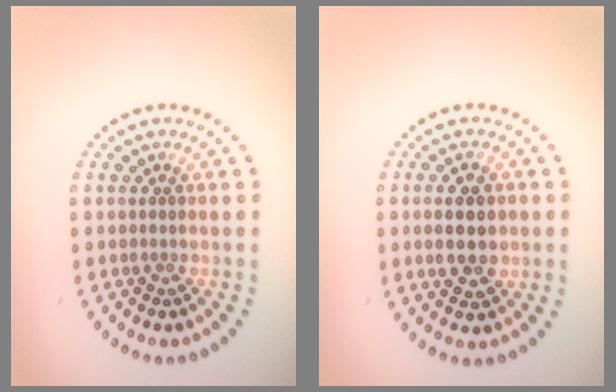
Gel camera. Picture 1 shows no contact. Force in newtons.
{"total": 4.6, "press": 4.6, "slide": 0.2}